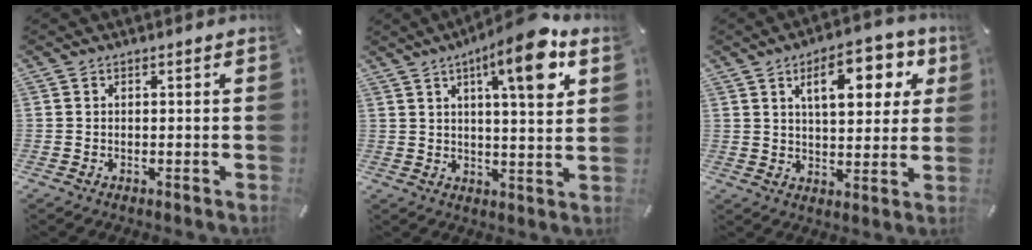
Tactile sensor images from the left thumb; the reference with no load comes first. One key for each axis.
{"total": 13.6, "fx": 6.4, "fy": 3.3, "fz": 11.5, "tx": -0.165, "ty": -0.026, "tz": 0.096}
{"total": 13.7, "fx": 6.1, "fy": 6.5, "fz": 10.4, "tx": -0.141, "ty": -0.015, "tz": 0.097}